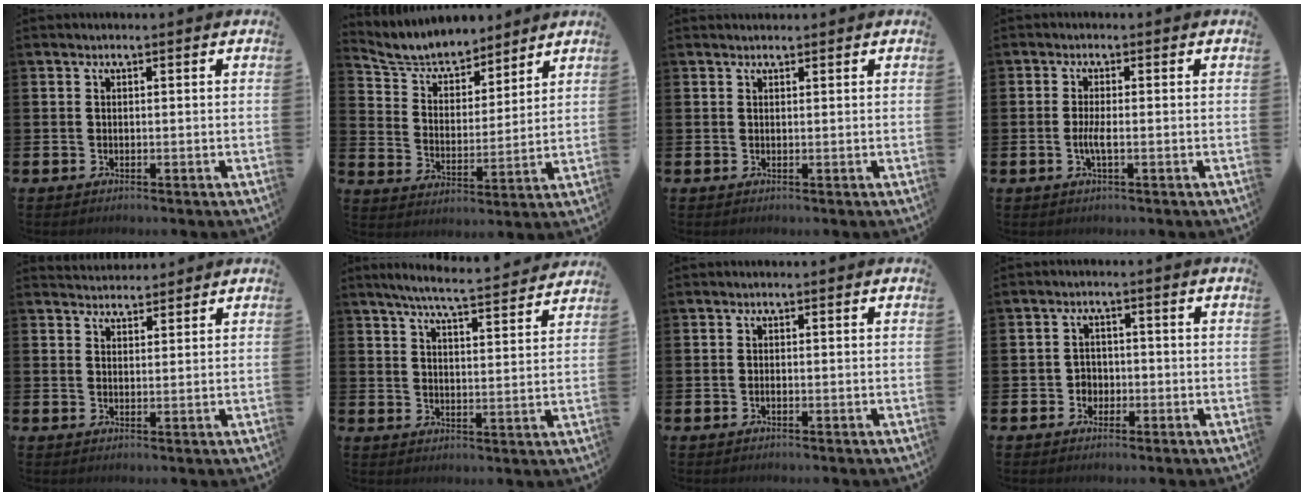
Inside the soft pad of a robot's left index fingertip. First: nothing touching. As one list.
[{"total": 6.7, "force": [6.3, 2.0, 1.0], "torque": [-0.056, -0.043, 0.110]}, {"total": 0.9, "force": [0.9, 0.2, 0.0], "torque": [0.011, -0.002, 0.014]}, {"total": 2.0, "force": [-0.4, 0.3, 2.0], "torque": [-0.040, 0.000, -0.008]}, {"total": 2.9, "force": [2.8, 0.7, -0.2], "torque": [0.002, -0.013, 0.052]}, {"total": 6.3, "force": [5.9, -0.1, 2.3], "torque": [-0.056, -0.039, 0.100]}, {"total": 0.0}, {"total": 2.2, "force": [-0.9, 2.0, 0.4], "torque": [-0.009, 0.005, -0.022]}]